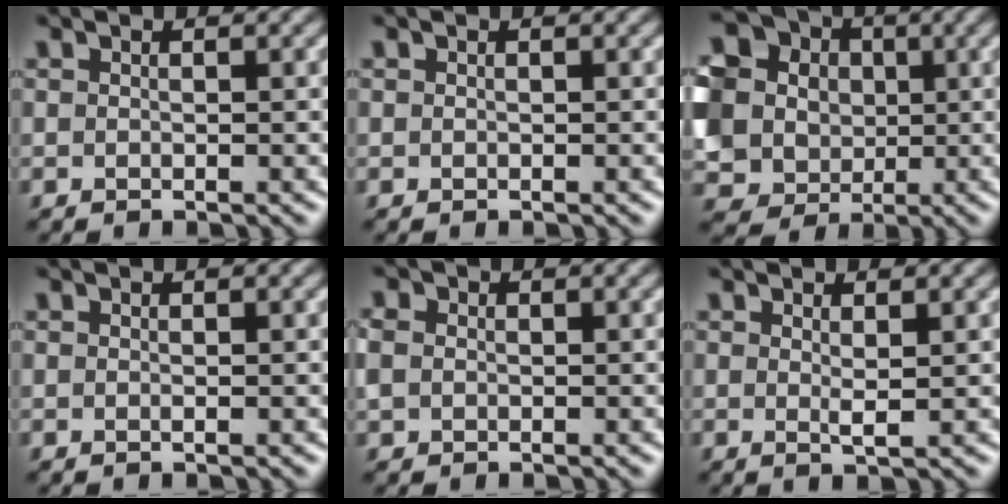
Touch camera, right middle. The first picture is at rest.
{"total": 0.0}
{"total": 12.9, "force": [0.9, 11.6, 5.6], "torque": [-0.178, 0.018, -0.001]}
{"total": 0.0}
{"total": 2.1, "force": [0.2, 1.9, 1.0], "torque": [-0.027, 0.005, -0.002]}
{"total": 1.1, "force": [0.4, 0.1, 1.0], "torque": [-0.019, -0.004, 0.006]}